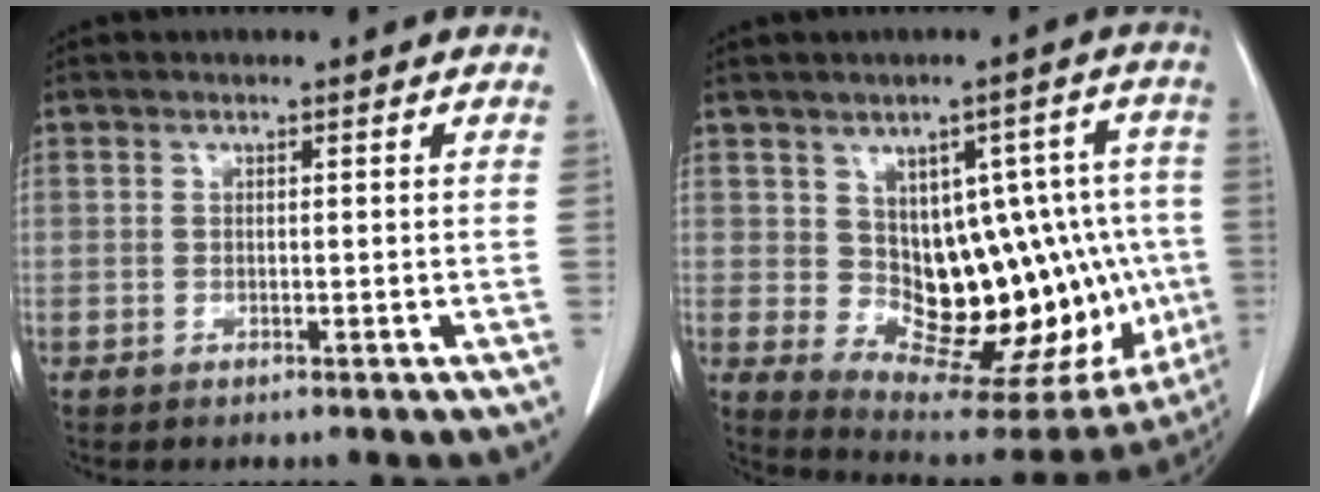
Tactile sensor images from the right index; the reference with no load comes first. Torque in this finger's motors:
{"motor_torque": [1.61, -0.15, 0.34, 0.08]}